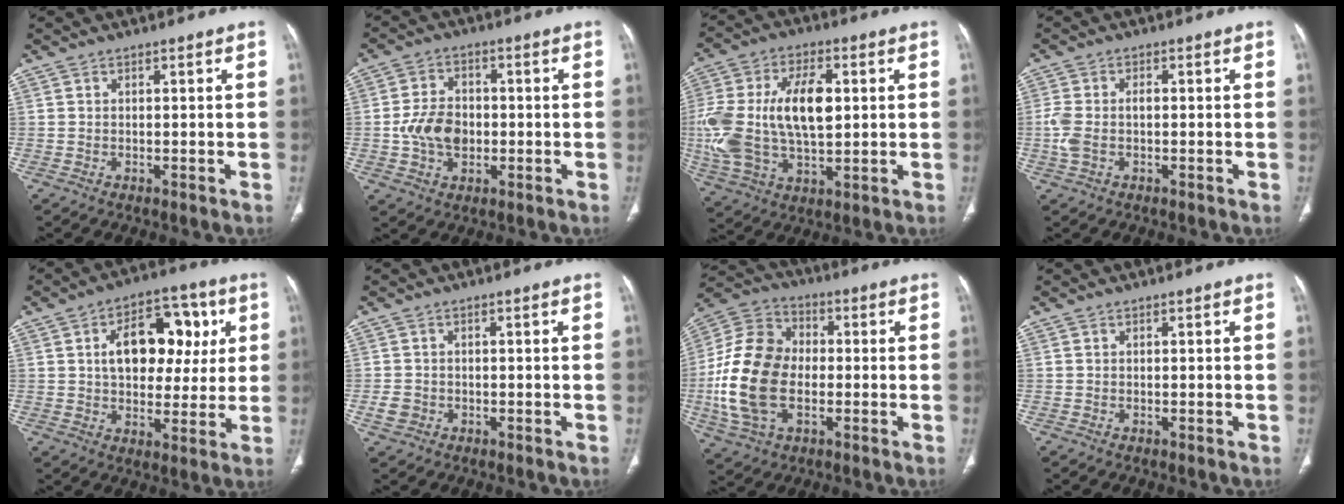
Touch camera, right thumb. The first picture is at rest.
{"total": 8.6, "force": [-1.1, 6.2, 5.9], "torque": [-0.092, 0.009, -0.021]}
{"total": 21.0, "force": [1.9, 11.6, 17.5], "torque": [-0.366, 0.005, 0.039]}
{"total": 5.2, "force": [-0.7, 3.1, 4.2], "torque": [-0.111, 0.015, -0.012]}
{"total": 16.2, "force": [3.8, 10.4, 11.8], "torque": [-0.126, 0.013, 0.056]}
{"total": 2.5, "force": [-0.8, 2.1, 1.0], "torque": [-0.018, 0.005, -0.012]}
{"total": 18.6, "force": [-2.5, 12.3, 13.7], "torque": [-0.276, 0.018, -0.044]}
{"total": 0.0}